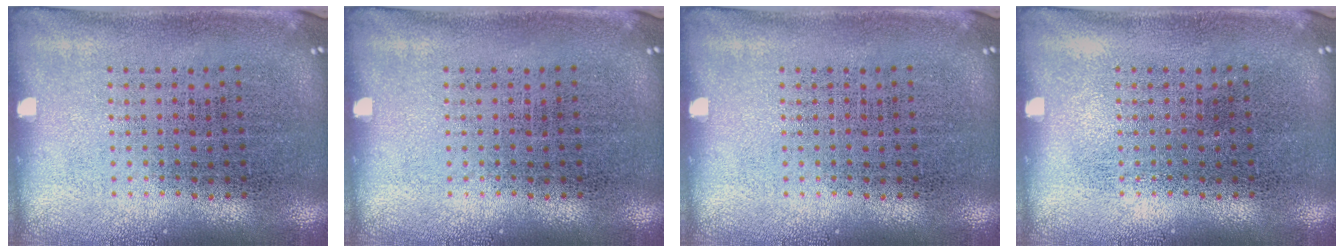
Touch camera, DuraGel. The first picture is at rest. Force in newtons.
{"total": 0.0}
{"total": 0.0}
{"total": 0.0}